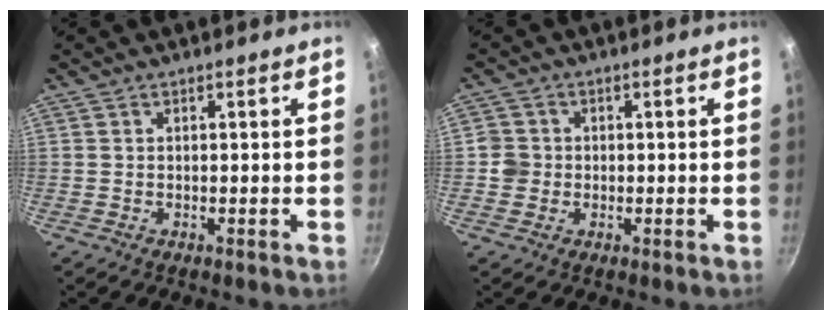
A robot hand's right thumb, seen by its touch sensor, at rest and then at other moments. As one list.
[{"total": 3.3, "force": [-0.4, 3.1, 0.8], "torque": [0.001, 0.010, -0.011]}]